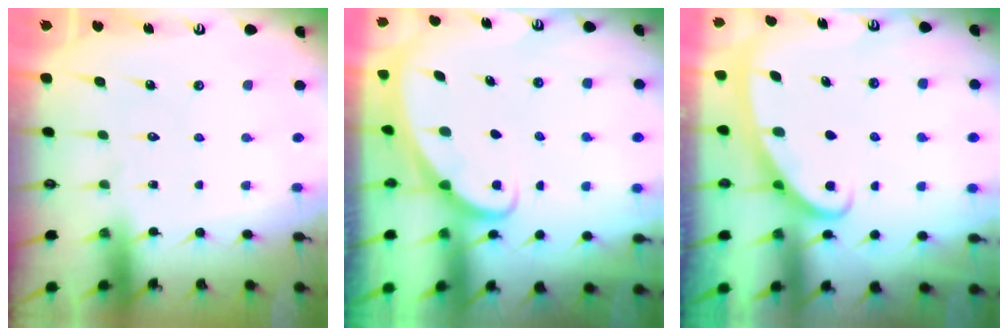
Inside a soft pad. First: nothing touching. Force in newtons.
{"total": 1.8, "press": 1.8, "slide": 0.1}
{"total": 2.5, "press": 2.5, "slide": 0.4}